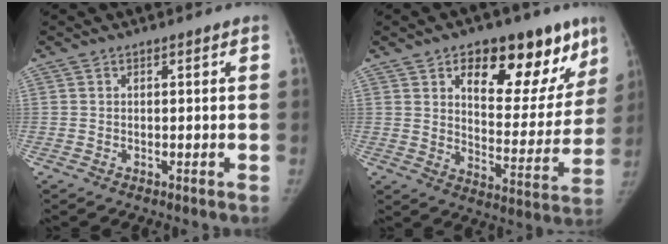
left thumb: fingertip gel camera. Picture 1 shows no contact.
{"total": 21.5, "force": [11.6, 10.5, 14.7], "torque": [-0.135, -0.043, 0.167]}